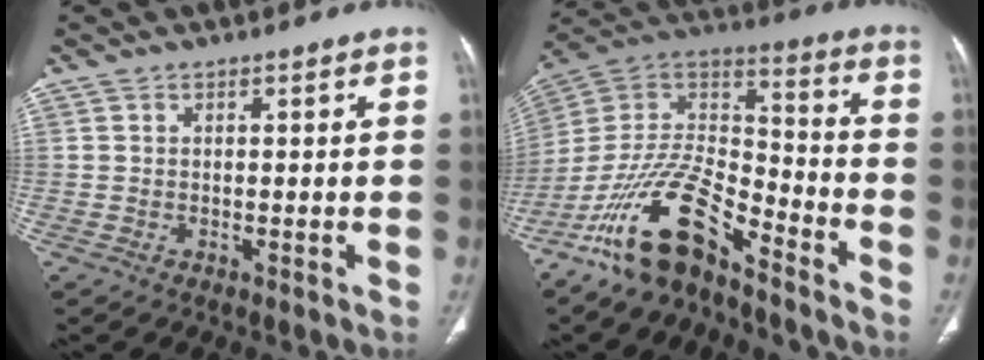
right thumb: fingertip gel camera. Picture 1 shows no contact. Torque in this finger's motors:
{"motor_torque": [2.71, 0.18, 1.84, -0.93, 0.48]}